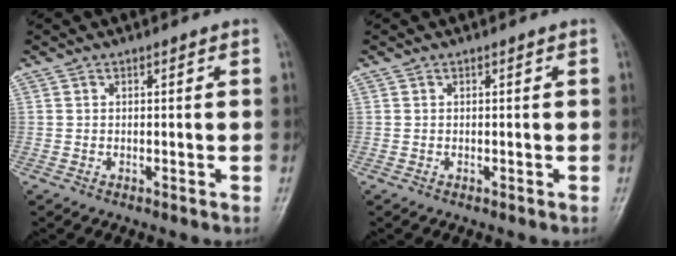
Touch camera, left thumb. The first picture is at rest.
{"total": 0.0}